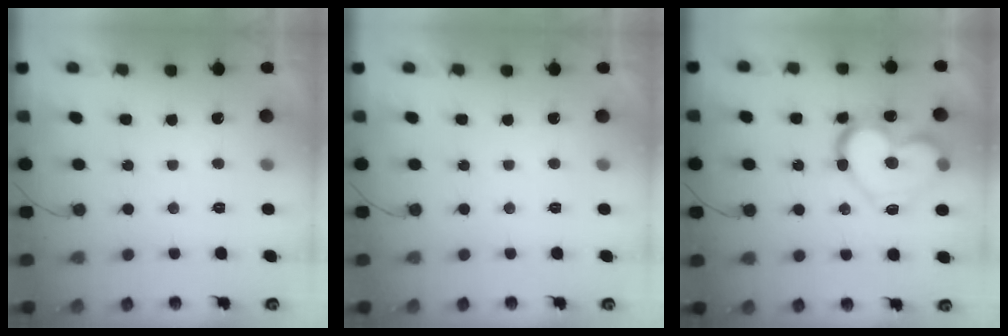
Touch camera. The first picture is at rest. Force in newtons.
{"total": 1.8, "press": 1.8, "slide": 0.0}
{"total": 18.5, "press": 18.3, "slide": 2.3}